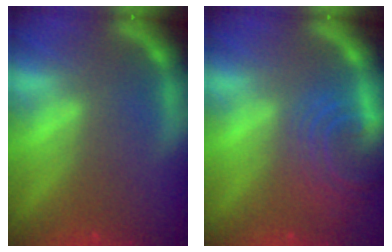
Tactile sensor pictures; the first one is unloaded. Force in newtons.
{"total": 7.0}